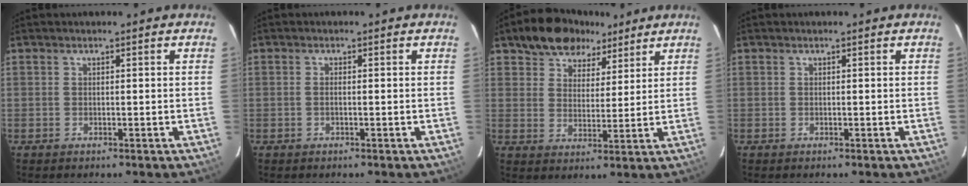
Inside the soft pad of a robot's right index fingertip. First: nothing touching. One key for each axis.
{"total": 0.9, "fx": -0.2, "fy": 0.1, "fz": 0.9, "tx": -0.018, "ty": 0.001, "tz": -0.005}
{"total": 10.9, "fx": 7.3, "fy": 6.9, "fz": 4.4, "tx": -0.089, "ty": 0.037, "tz": 0.125}
{"total": 0.0}